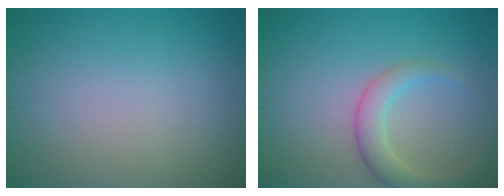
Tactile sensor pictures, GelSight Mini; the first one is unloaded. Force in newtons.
{"total": 3.3, "press": 3.3, "slide": 0.1}